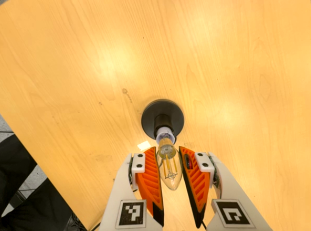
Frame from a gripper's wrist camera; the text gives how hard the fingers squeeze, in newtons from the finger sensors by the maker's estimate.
{"total": 13.5, "left": 14.7, "right": 12.4}